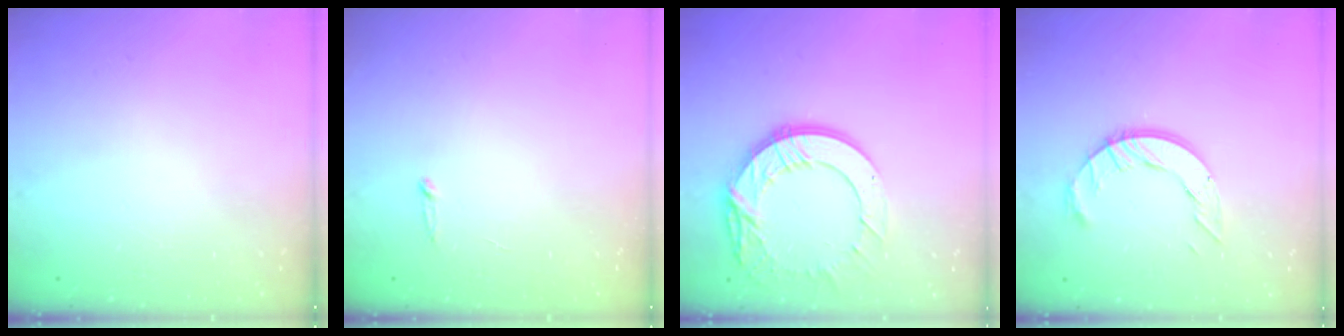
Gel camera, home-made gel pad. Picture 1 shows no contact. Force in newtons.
{"total": 2.5, "press": 2.5, "slide": 0.2}
{"total": 16.0, "press": 15.9, "slide": 1.4}
{"total": 9.7, "press": 9.6, "slide": 0.9}